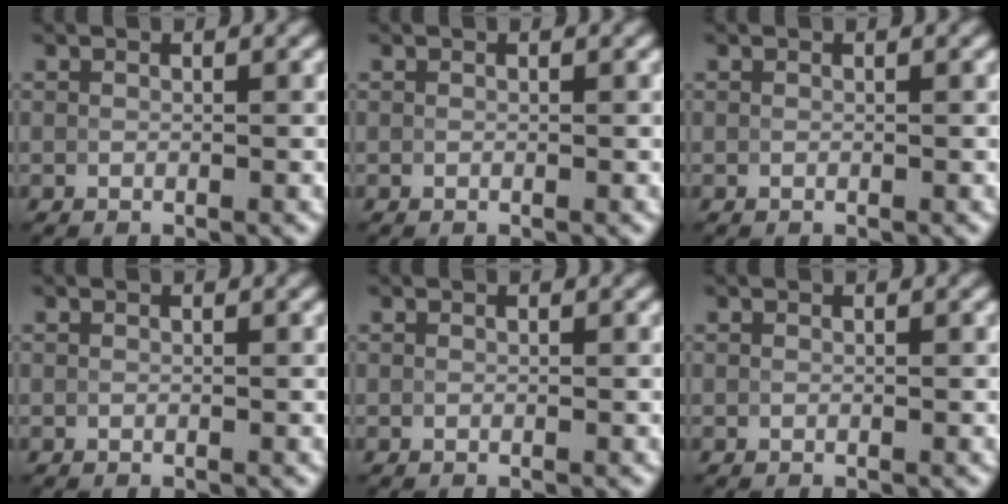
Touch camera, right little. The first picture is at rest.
{"total": 0.0}
{"total": 0.0}
{"total": 0.0}
{"total": 0.0}
{"total": 0.0}